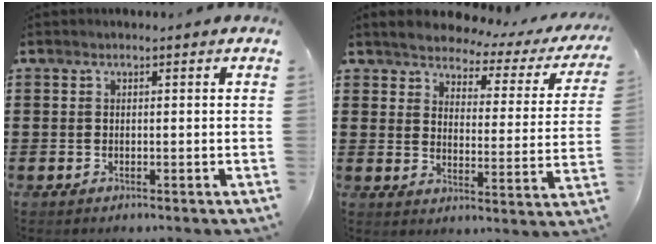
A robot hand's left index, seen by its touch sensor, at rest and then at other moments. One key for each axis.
{"total": 3.3, "fx": 3.2, "fy": 0.5, "fz": 0.3, "tx": -0.033, "ty": -0.026, "tz": 0.048}